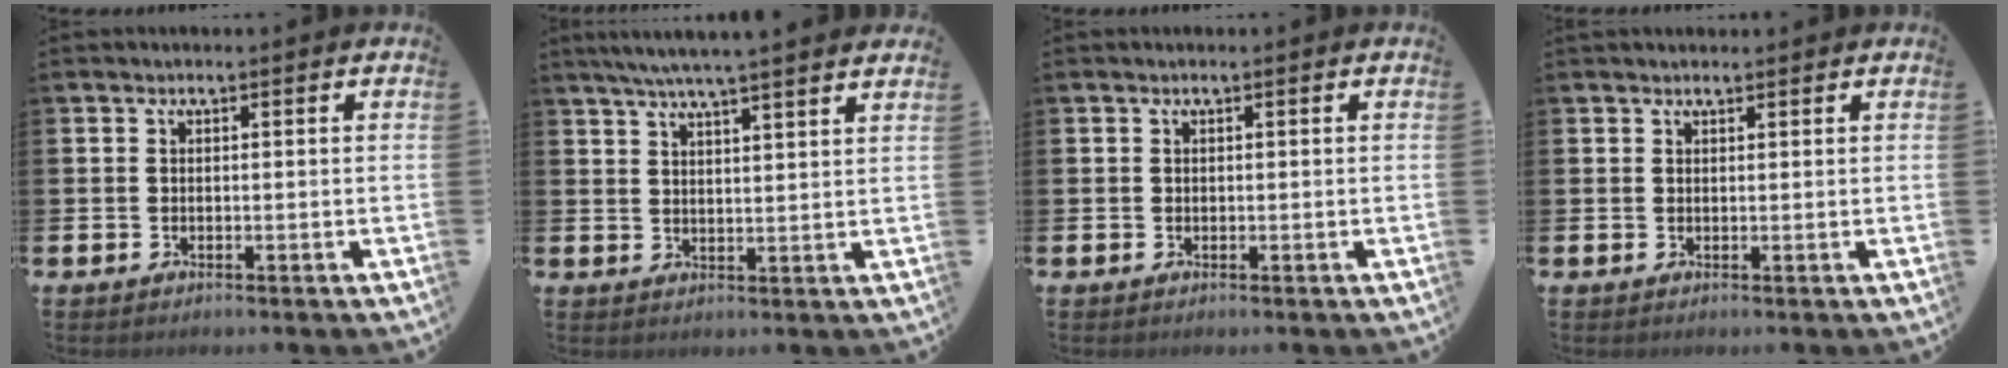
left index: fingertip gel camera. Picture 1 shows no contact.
{"total": 5.6, "force": [5.2, -0.5, 1.9], "torque": [-0.058, -0.016, 0.094]}
{"total": 0.0}
{"total": 1.0, "force": [0.9, 0.3, 0.2], "torque": [0.004, 0.000, 0.015]}